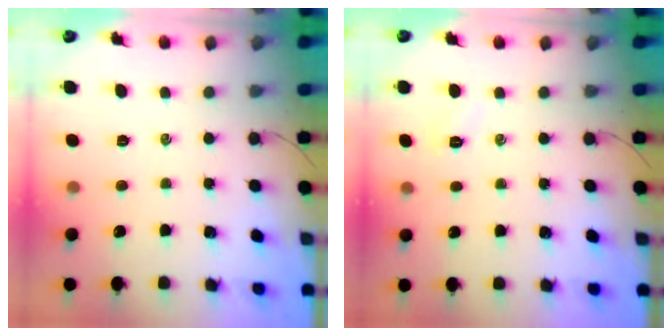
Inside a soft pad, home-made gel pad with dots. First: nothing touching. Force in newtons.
{"total": 2.7, "press": 2.6, "slide": 0.7}